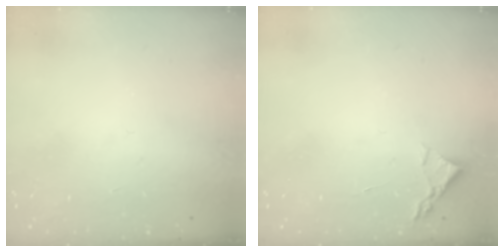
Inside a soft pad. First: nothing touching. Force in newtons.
{"total": 2.4, "press": 2.3, "slide": 0.3}